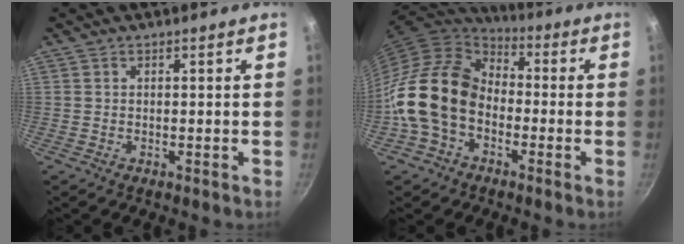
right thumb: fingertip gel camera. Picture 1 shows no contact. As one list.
[{"total": 16.8, "force": [-3.8, 12.2, 10.9], "torque": [-0.173, 0.048, -0.091]}]